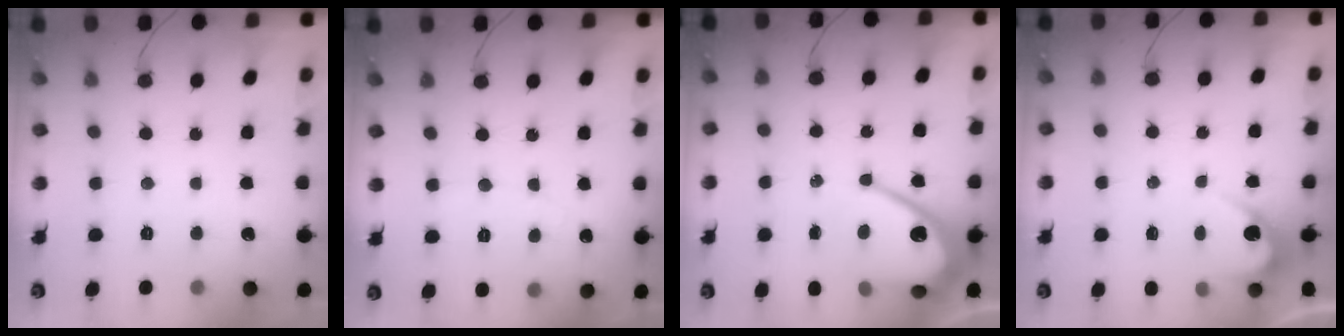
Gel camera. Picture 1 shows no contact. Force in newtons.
{"total": 2.5, "press": 2.5, "slide": 0.2}
{"total": 10.8, "press": 10.8, "slide": 1.0}
{"total": 3.0, "press": 3.0, "slide": 0.2}